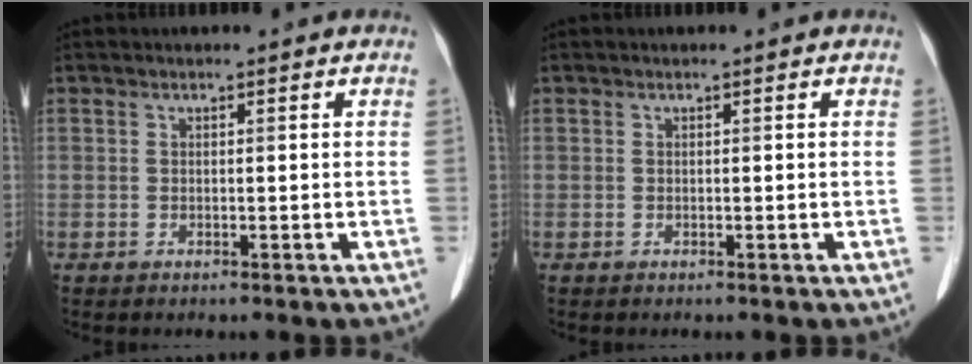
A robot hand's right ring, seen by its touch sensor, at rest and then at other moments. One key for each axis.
{"total": 0.0}